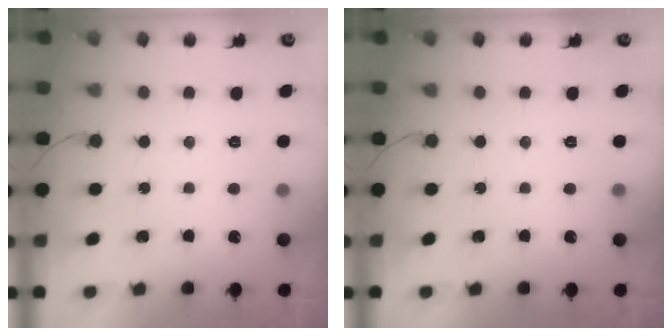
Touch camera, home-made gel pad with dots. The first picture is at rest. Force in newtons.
{"total": 0.0}